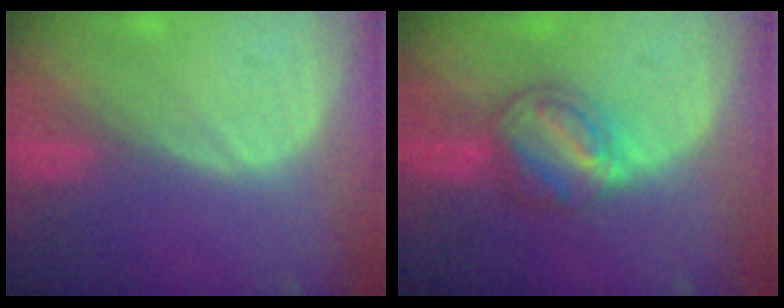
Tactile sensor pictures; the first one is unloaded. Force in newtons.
{"total": 6.1, "press": 6.0, "slide": 0.8}